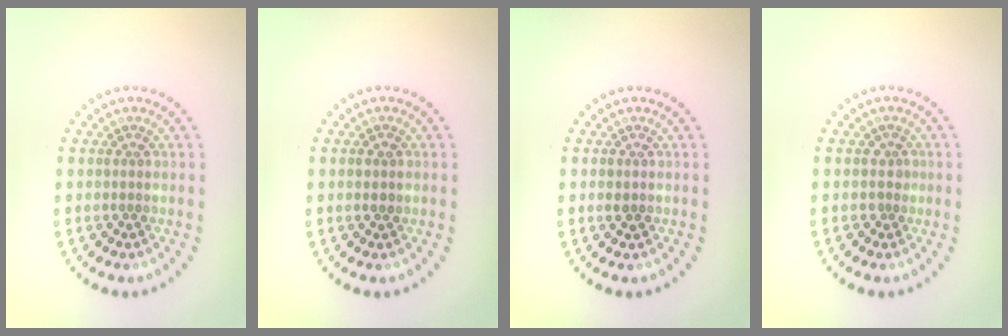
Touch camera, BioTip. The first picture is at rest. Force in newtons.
{"total": 0.8, "press": 0.8, "slide": 0.1}
{"total": 0.9, "press": 0.8, "slide": 0.1}
{"total": 0.8, "press": 0.5, "slide": 0.6}